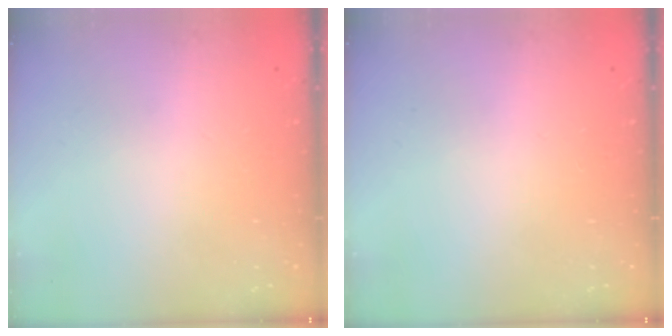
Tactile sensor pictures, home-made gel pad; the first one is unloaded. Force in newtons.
{"total": 0.0}